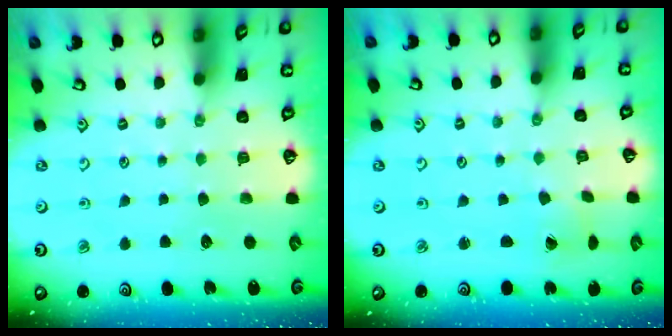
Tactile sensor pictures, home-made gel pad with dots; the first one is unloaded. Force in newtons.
{"total": 1.6, "press": 1.5, "slide": 0.1}